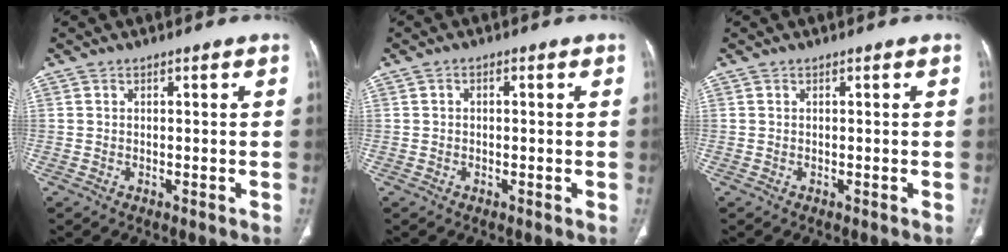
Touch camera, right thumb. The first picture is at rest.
{"total": 0.7, "force": [0.0, 0.5, 0.5], "torque": [-0.006, 0.002, -0.002]}
{"total": 0.0}